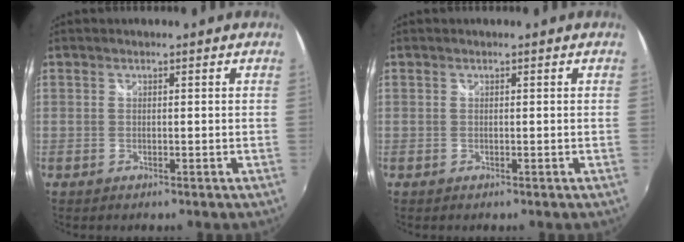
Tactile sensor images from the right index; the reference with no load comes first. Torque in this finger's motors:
{"motor_torque": [-0.04, 0.01, 0.12, 0.01]}